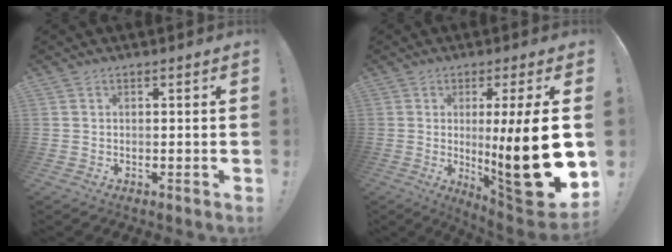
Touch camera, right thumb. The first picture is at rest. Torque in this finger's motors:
{"motor_torque": [2.01, 2.94, 1.32, 1.05, 0.27]}